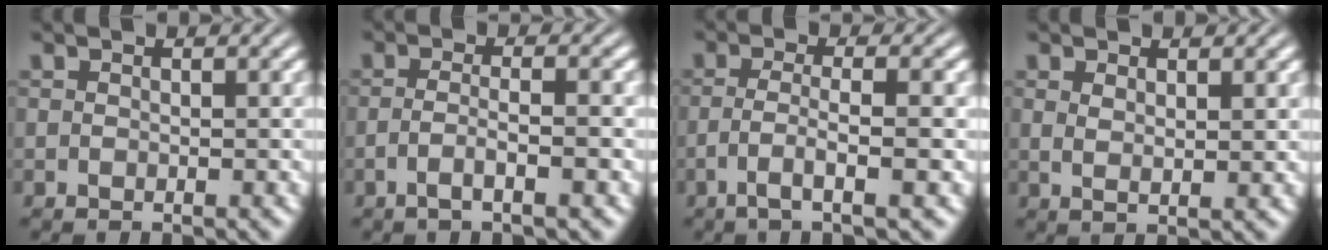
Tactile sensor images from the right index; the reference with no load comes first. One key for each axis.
{"total": 2.5, "fx": -1.4, "fy": -0.7, "fz": 1.9, "tx": -0.035, "ty": -0.009, "tz": -0.020}
{"total": 3.3, "fx": -1.5, "fy": -0.6, "fz": 2.9, "tx": -0.059, "ty": -0.018, "tz": -0.015}
{"total": 1.6, "fx": 1.1, "fy": -0.8, "fz": 0.9, "tx": -0.010, "ty": -0.009, "tz": 0.029}